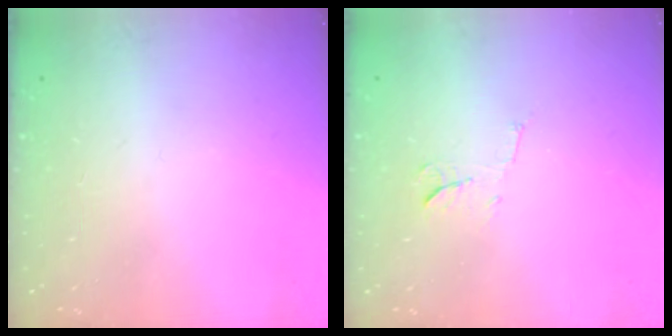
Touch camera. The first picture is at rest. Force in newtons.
{"total": 5.6, "press": 5.6, "slide": 0.4}